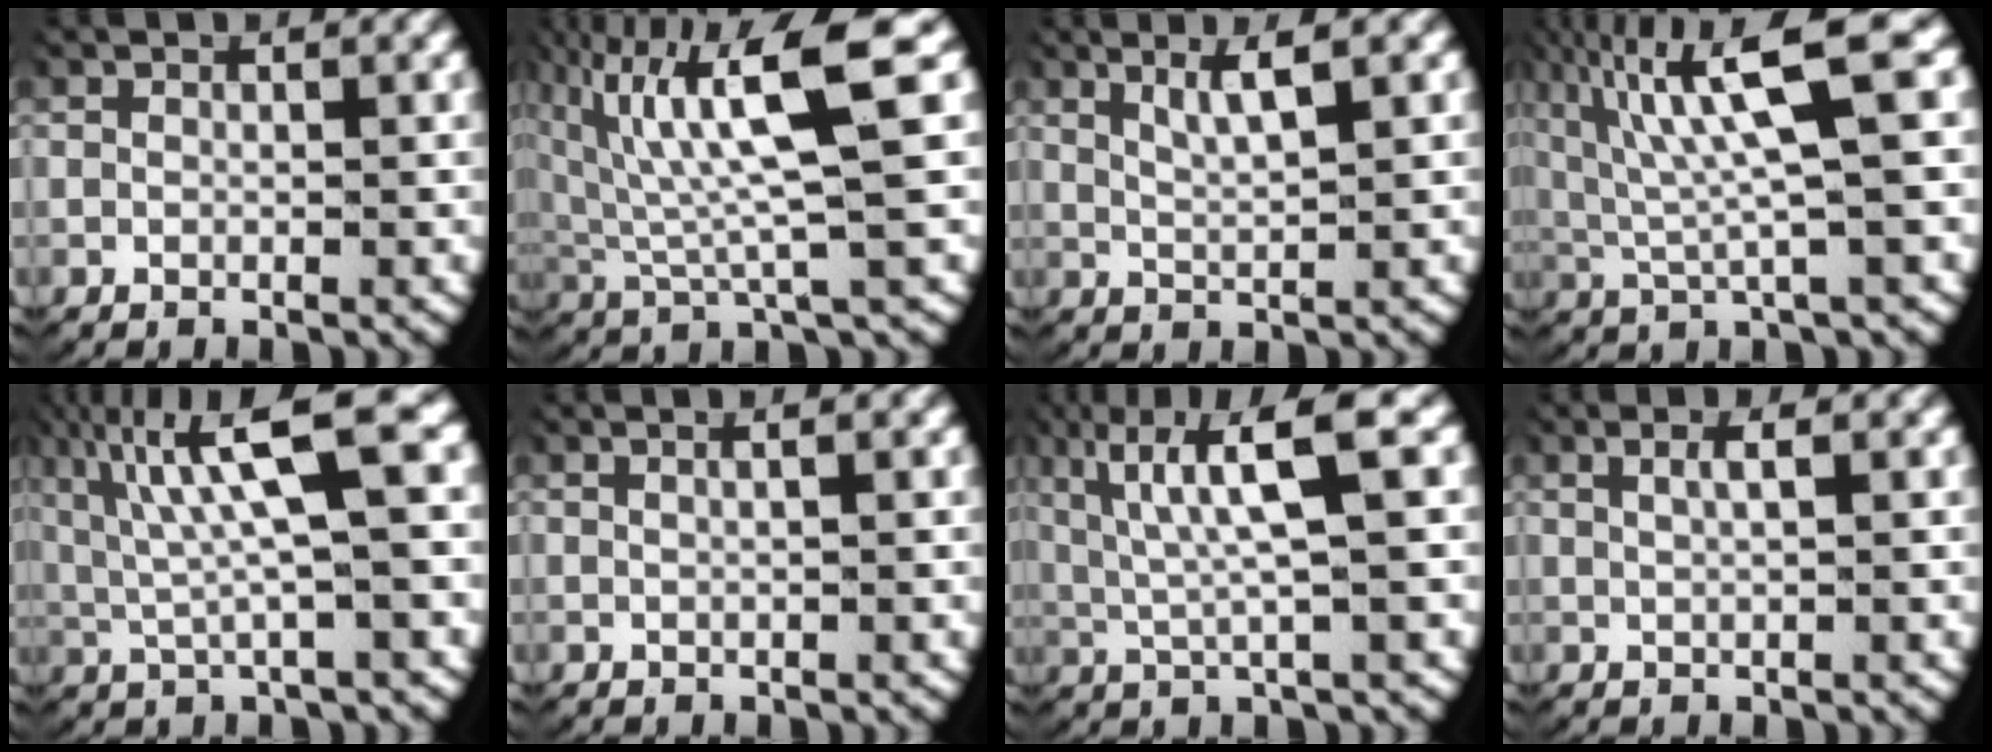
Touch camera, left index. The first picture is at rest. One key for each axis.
{"total": 10.0, "fx": 2.6, "fy": 3.9, "fz": 8.8, "tx": -0.161, "ty": 0.006, "tz": 0.048}
{"total": 3.1, "fx": 1.7, "fy": 0.6, "fz": 2.5, "tx": -0.048, "ty": 0.000, "tz": 0.037}
{"total": 8.3, "fx": 2.5, "fy": 2.5, "fz": 7.5, "tx": -0.136, "ty": 0.010, "tz": 0.047}
{"total": 6.6, "fx": 2.1, "fy": 1.7, "fz": 6.0, "tx": -0.103, "ty": 0.016, "tz": 0.034}
{"total": 1.3, "fx": 0.6, "fy": 0.0, "fz": 1.1, "tx": -0.017, "ty": 0.006, "tz": 0.011}
{"total": 7.1, "fx": 2.9, "fy": 1.8, "fz": 6.2, "tx": -0.102, "ty": 0.009, "tz": 0.047}
{"total": 1.5, "fx": 0.7, "fy": 0.2, "fz": 1.3, "tx": -0.026, "ty": 0.001, "tz": 0.016}